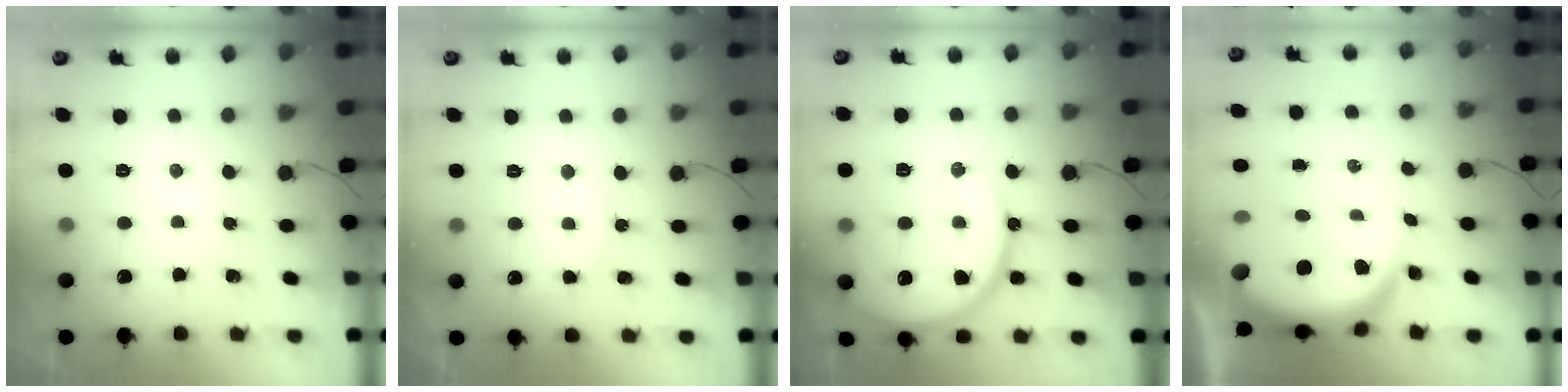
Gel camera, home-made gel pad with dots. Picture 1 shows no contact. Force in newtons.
{"total": 5.1, "press": 5.1, "slide": 0.4}
{"total": 20.9, "press": 20.8, "slide": 2.1}
{"total": 9.3, "press": 9.2, "slide": 1.1}